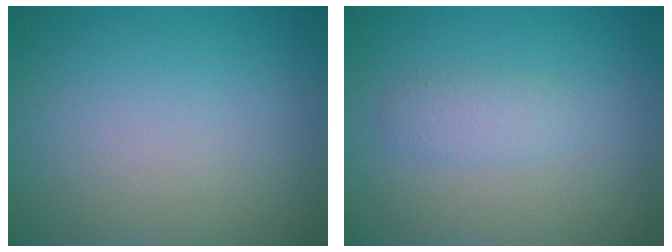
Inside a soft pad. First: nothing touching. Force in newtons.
{"total": 1.7, "press": 1.7, "slide": 0.1}